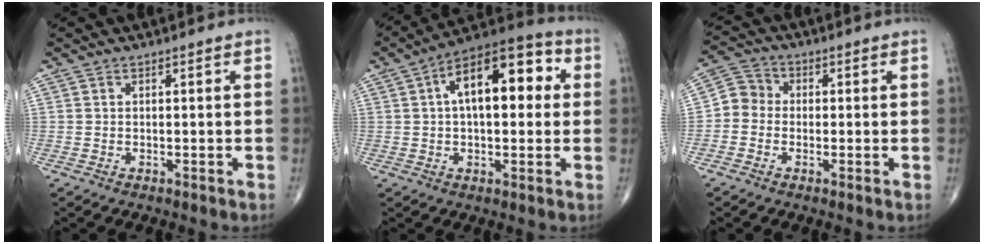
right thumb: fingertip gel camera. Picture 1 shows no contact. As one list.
[{"total": 16.3, "force": [3.3, 8.1, 13.8], "torque": [-0.185, 0.034, 0.040]}, {"total": 4.8, "force": [-0.8, 4.4, 1.8], "torque": [-0.018, 0.016, -0.035]}]